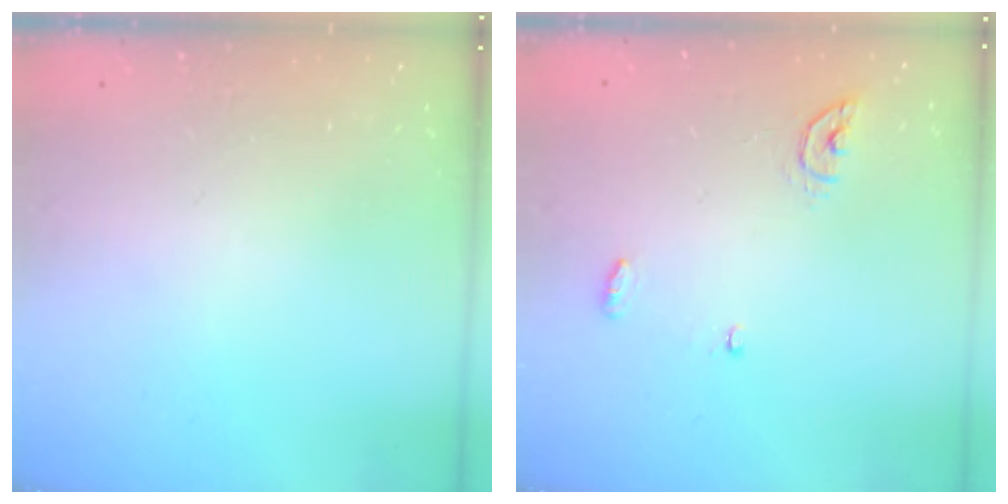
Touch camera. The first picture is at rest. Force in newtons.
{"total": 4.8, "press": 4.8, "slide": 0.4}